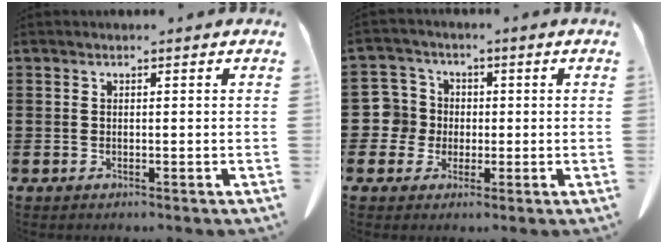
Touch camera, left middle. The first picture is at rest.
{"total": 5.6, "force": [-0.2, 5.5, 1.2], "torque": [-0.064, 0.006, -0.007]}